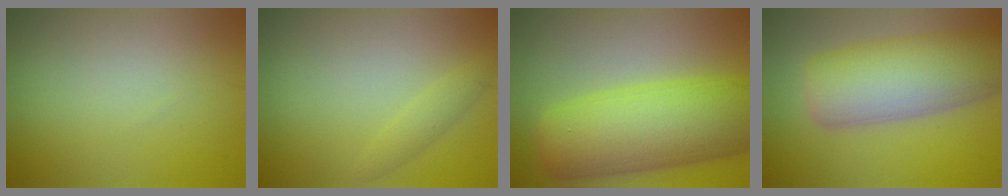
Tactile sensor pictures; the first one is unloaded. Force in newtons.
{"total": 1.4, "press": 1.4, "slide": 0.1}
{"total": 11.9, "press": 11.9, "slide": 0.3}
{"total": 10.0, "press": 9.9, "slide": 0.7}